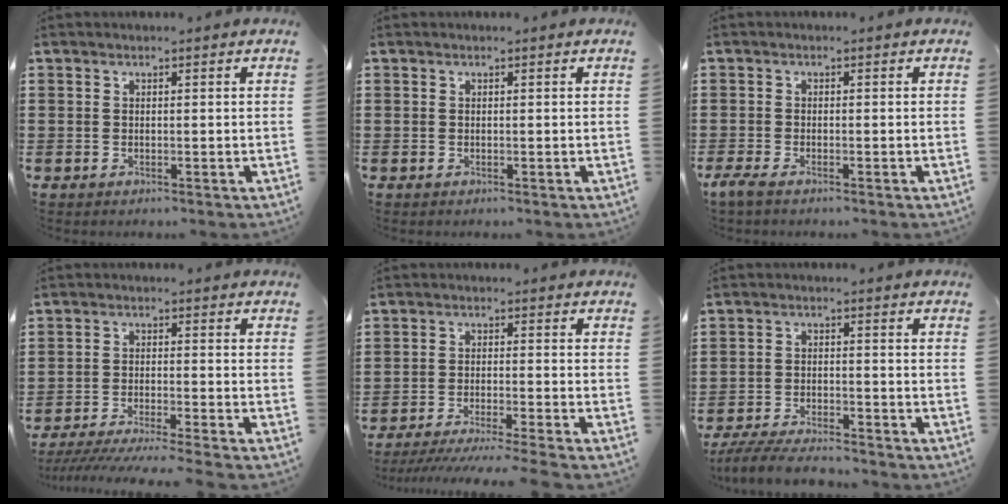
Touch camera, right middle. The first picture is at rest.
{"total": 0.0}
{"total": 1.7, "force": [-1.2, 0.3, 1.1], "torque": [-0.035, -0.005, -0.028]}
{"total": 4.3, "force": [-3.9, -0.2, 1.7], "torque": [-0.036, -0.012, -0.080]}
{"total": 4.6, "force": [-4.1, -0.3, 2.1], "torque": [-0.041, -0.016, -0.080]}
{"total": 5.1, "force": [-4.8, 0.5, 1.5], "torque": [-0.037, -0.005, -0.098]}